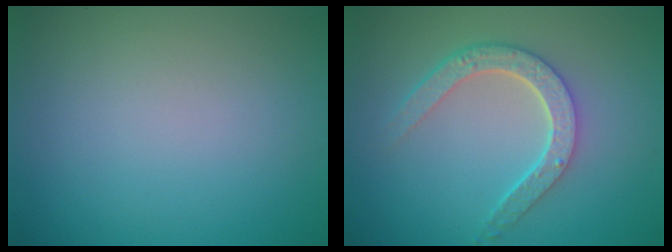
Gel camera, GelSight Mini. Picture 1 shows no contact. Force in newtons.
{"total": 4.2, "press": 3.3, "slide": 2.6}